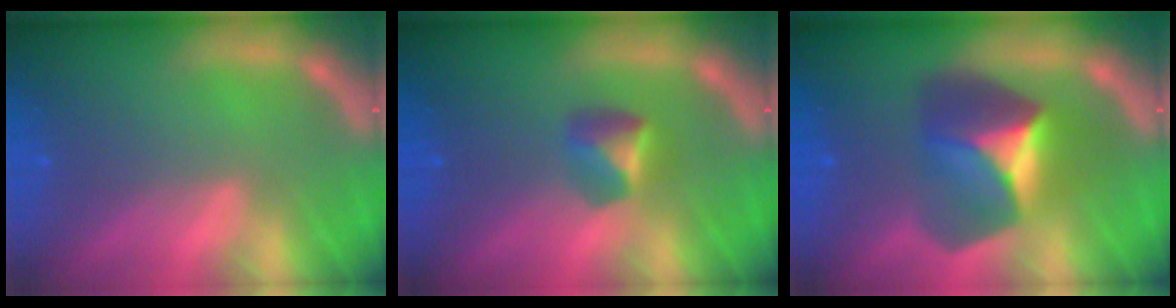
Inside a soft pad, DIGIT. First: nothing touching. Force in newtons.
{"total": 2.4}
{"total": 6.9}